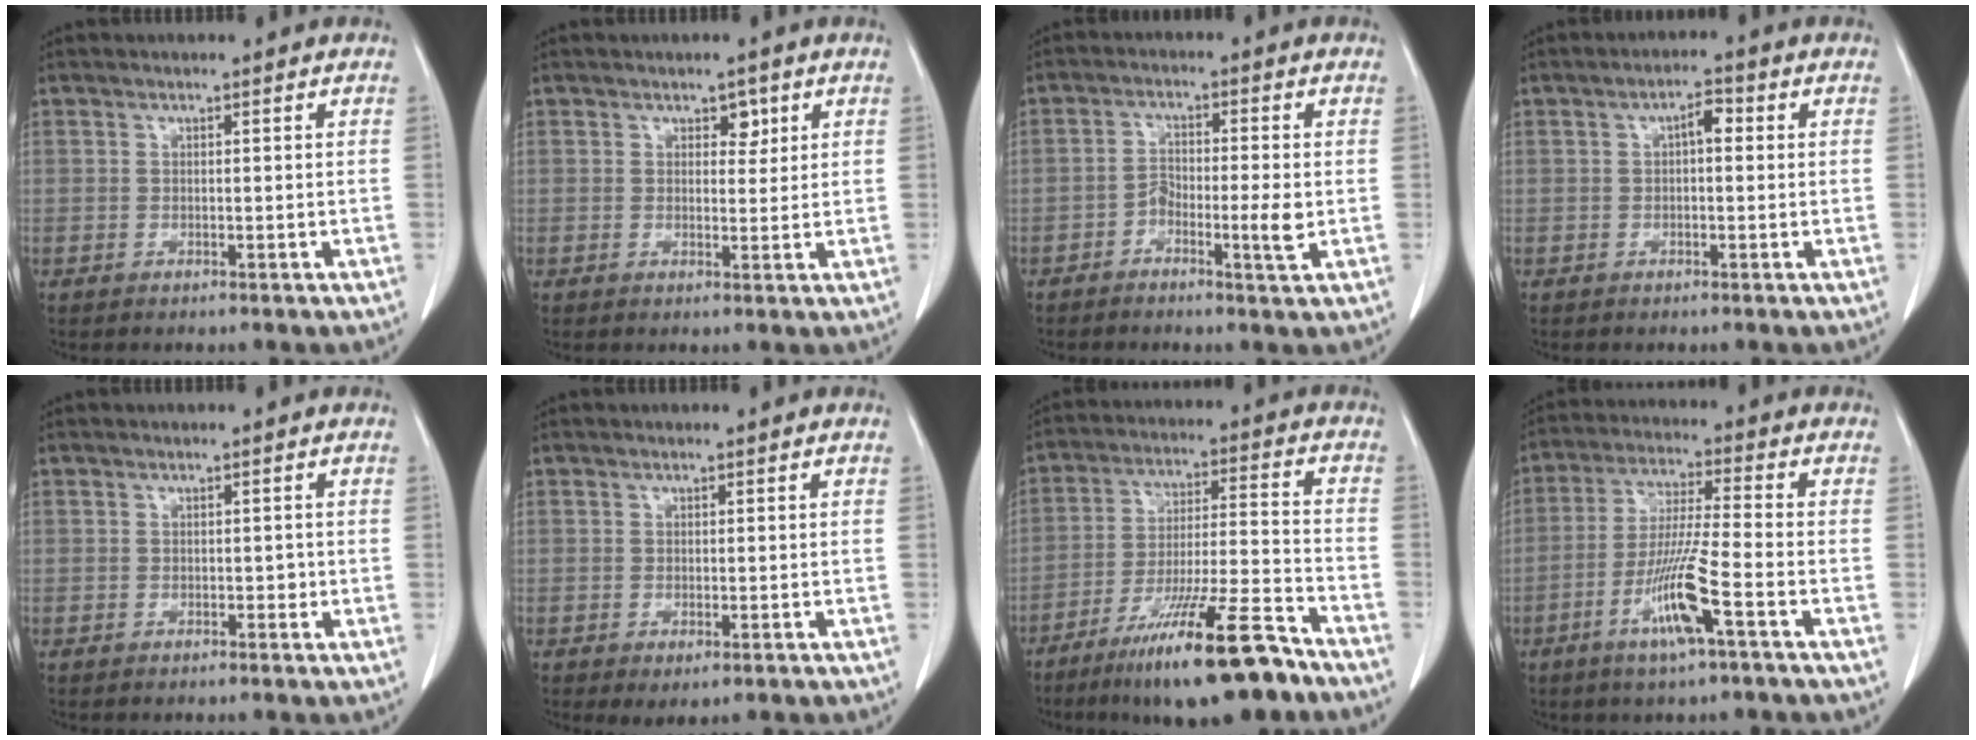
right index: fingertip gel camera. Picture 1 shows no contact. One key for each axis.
{"total": 2.3, "fx": 1.2, "fy": 1.5, "fz": 1.3, "tx": -0.008, "ty": 0.000, "tz": 0.017}
{"total": 4.5, "fx": -1.5, "fy": 0.9, "fz": 4.1, "tx": -0.072, "ty": 0.003, "tz": -0.027}
{"total": 2.9, "fx": 0.5, "fy": 1.2, "fz": 2.6, "tx": -0.042, "ty": 0.015, "tz": 0.006}
{"total": 0.7, "fx": -0.1, "fy": 0.5, "fz": 0.5, "tx": -0.005, "ty": 0.001, "tz": -0.002}
{"total": 1.7, "fx": -0.6, "fy": 0.8, "fz": 1.4, "tx": -0.021, "ty": -0.005, "tz": -0.002}
{"total": 17.6, "fx": -12.2, "fy": 1.5, "fz": 12.5, "tx": -0.193, "ty": -0.021, "tz": -0.208}
{"total": 10.2, "fx": -4.5, "fy": -0.2, "fz": 9.2, "tx": -0.180, "ty": -0.013, "tz": -0.088}